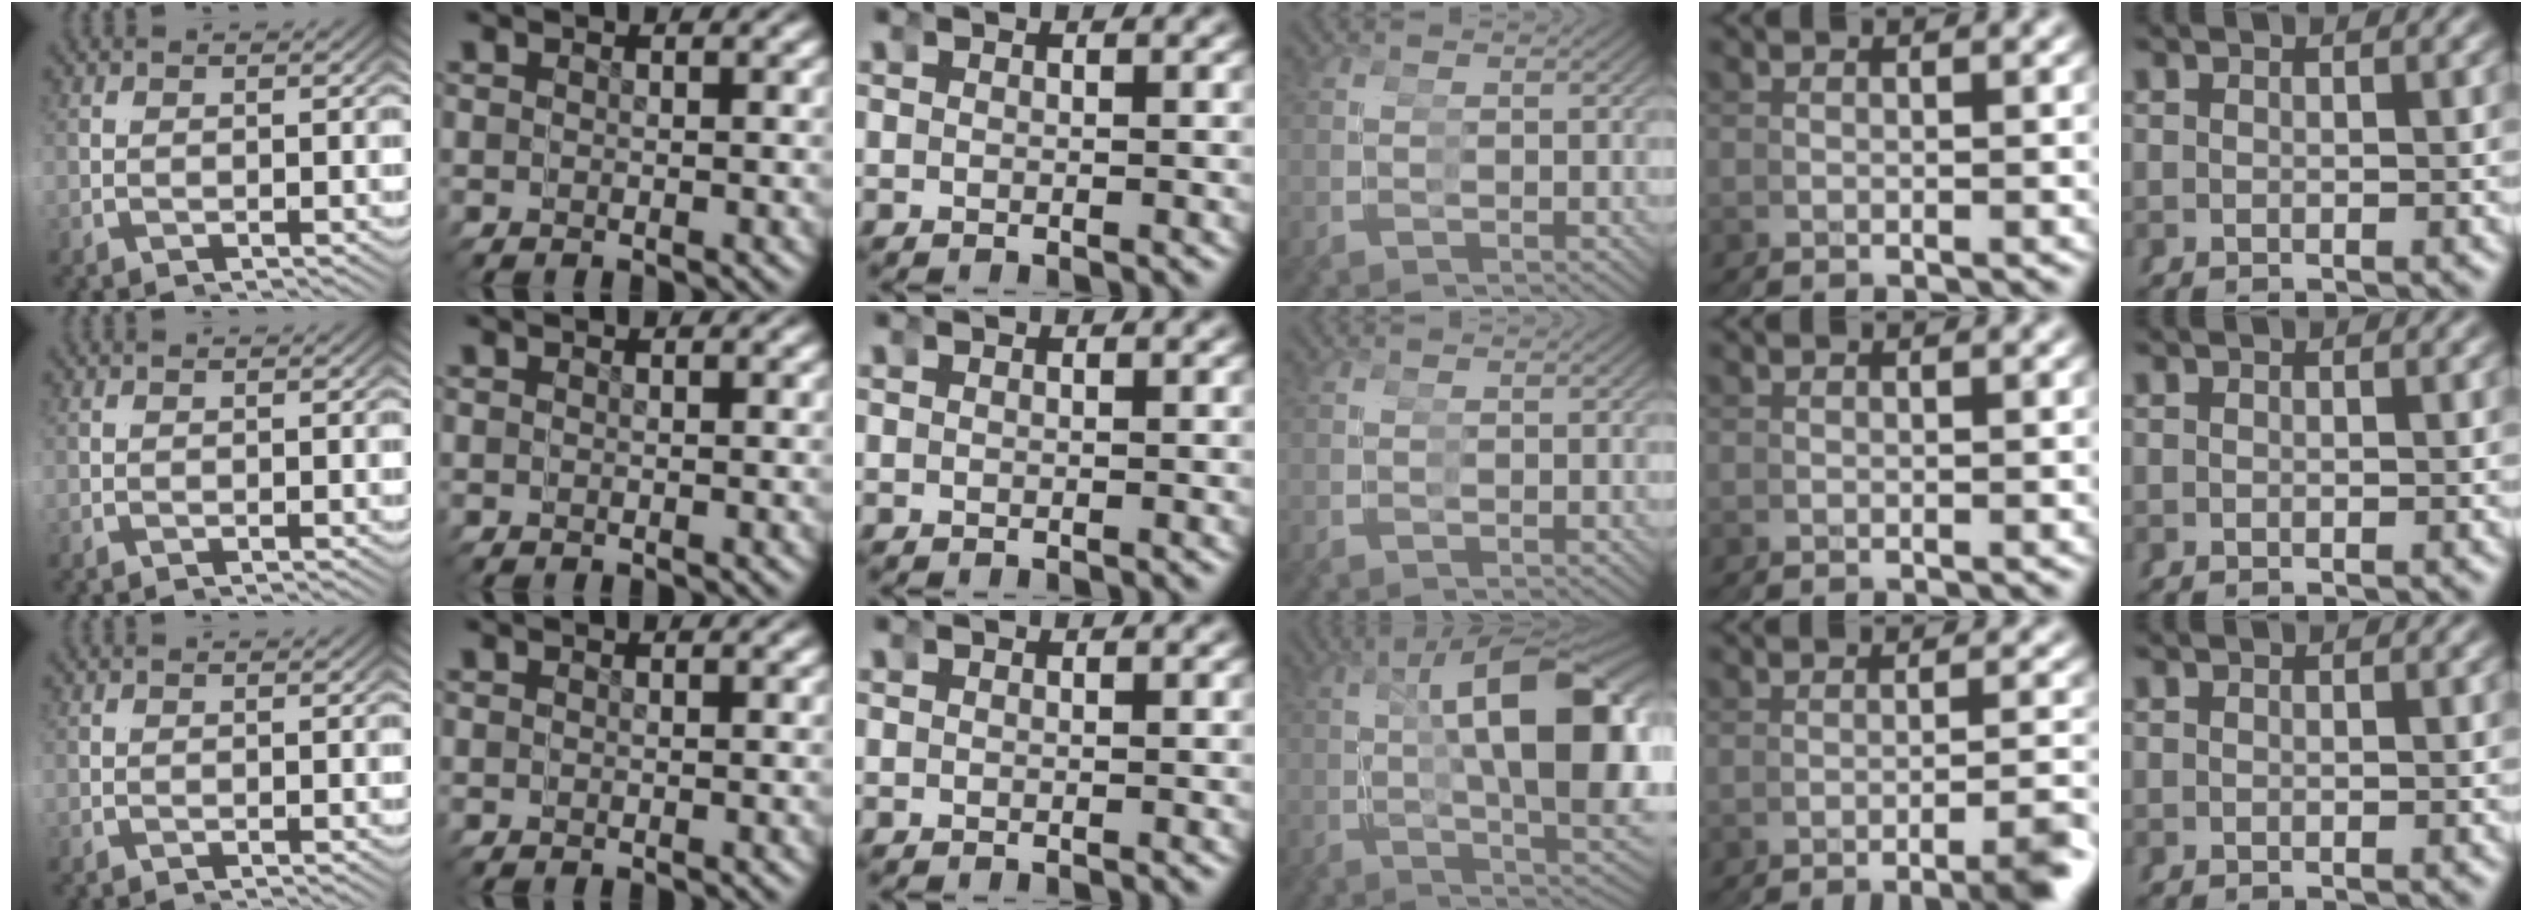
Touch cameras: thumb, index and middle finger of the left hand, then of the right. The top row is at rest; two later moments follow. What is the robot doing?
{"motion": "grasp_and_lifting", "object": "toy banana"}